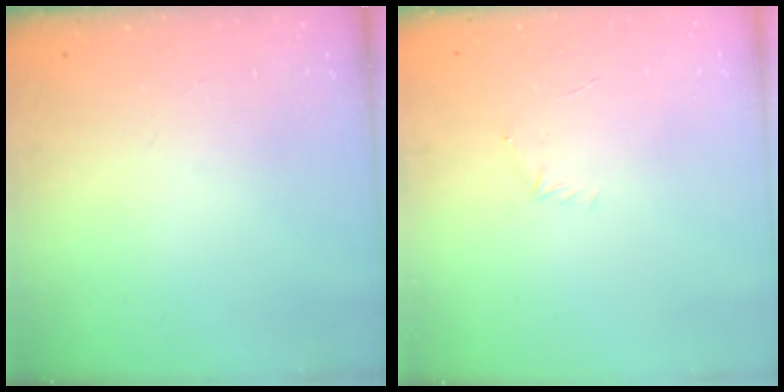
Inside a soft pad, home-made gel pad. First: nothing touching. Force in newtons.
{"total": 4.7, "press": 4.5, "slide": 1.3}